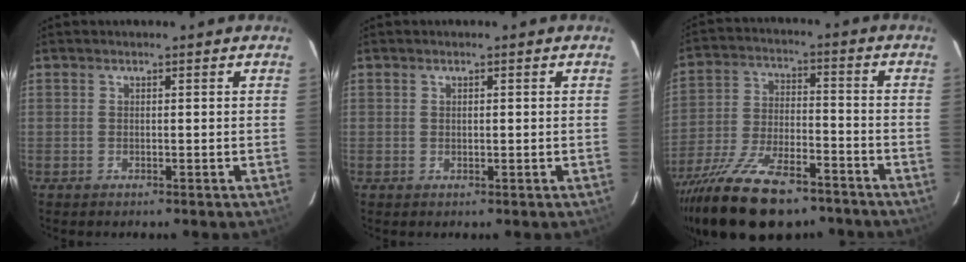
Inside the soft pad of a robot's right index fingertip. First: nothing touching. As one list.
[{"total": 0.5, "force": [0.2, 0.3, 0.4], "torque": [-0.007, 0.003, 0.005]}, {"total": 20.8, "force": [-15.1, 8.1, 11.7], "torque": [-0.236, -0.032, -0.249]}]